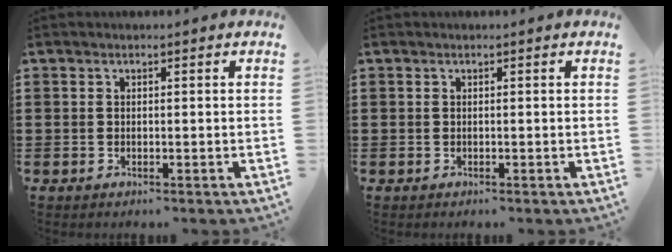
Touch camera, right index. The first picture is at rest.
{"total": 0.0}